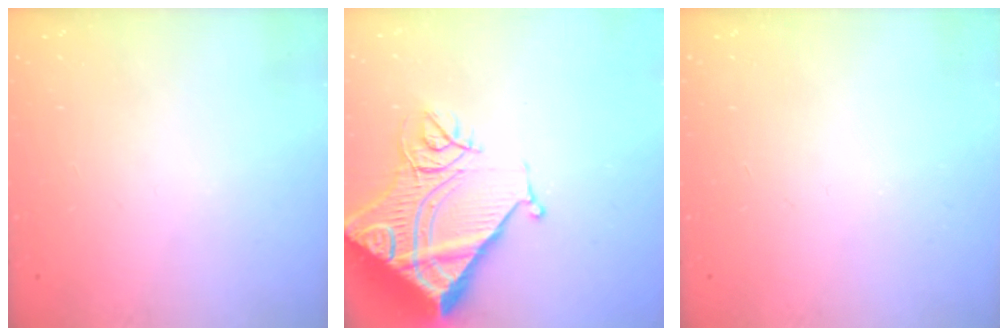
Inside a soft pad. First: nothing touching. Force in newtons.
{"total": 23.6, "press": 23.4, "slide": 3.0}
{"total": 0.0}